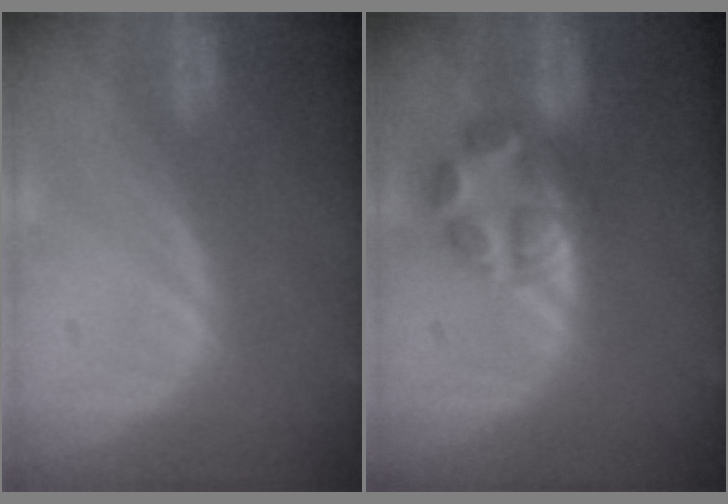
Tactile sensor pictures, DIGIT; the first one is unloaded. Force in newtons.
{"total": 5.5, "press": 5.4, "slide": 1.1}